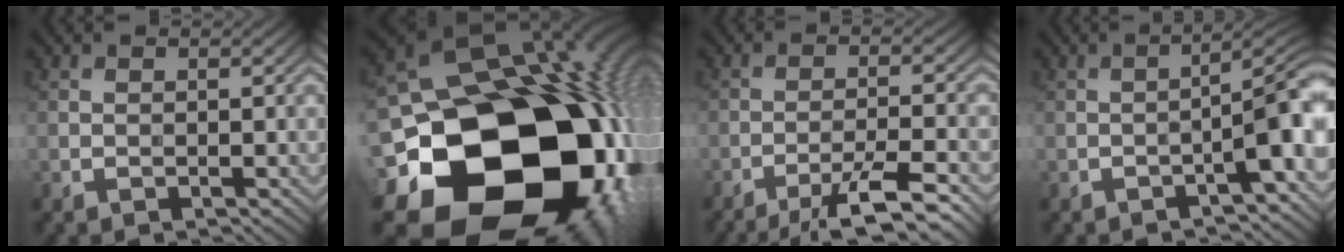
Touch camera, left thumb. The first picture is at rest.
{"total": 25.4, "force": [-7.6, 19.7, 14.1], "torque": [-0.253, -0.068, -0.147]}
{"total": 7.9, "force": [-5.7, 0.8, 5.3], "torque": [-0.094, 0.014, -0.089]}
{"total": 6.1, "force": [-2.5, 1.2, 5.4], "torque": [-0.071, 0.019, -0.034]}